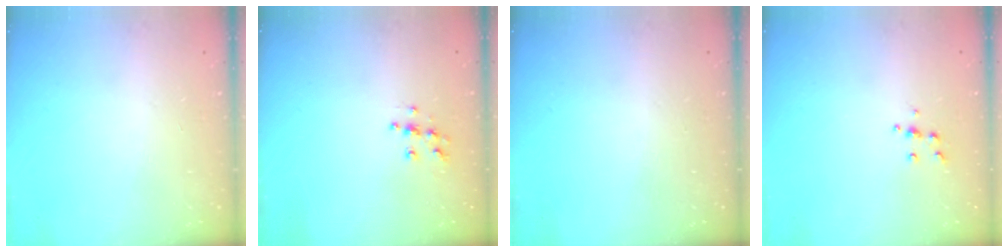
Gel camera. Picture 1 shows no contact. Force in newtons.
{"total": 6.4, "press": 6.4, "slide": 0.3}
{"total": 0.0}
{"total": 4.8, "press": 4.7, "slide": 0.6}